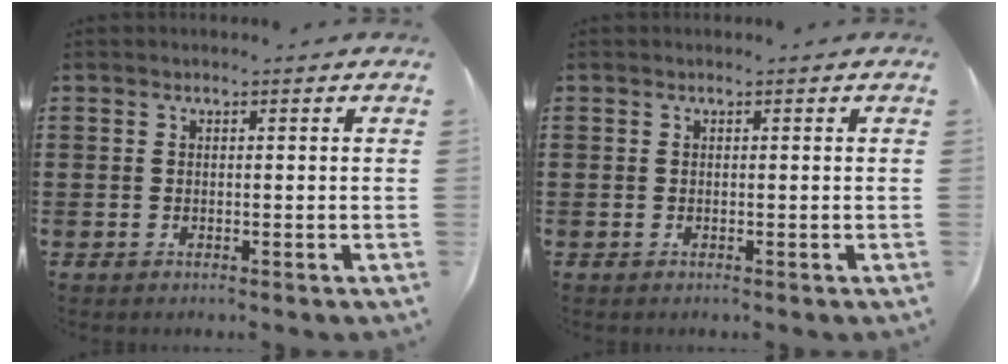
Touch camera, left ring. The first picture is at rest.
{"total": 0.0}